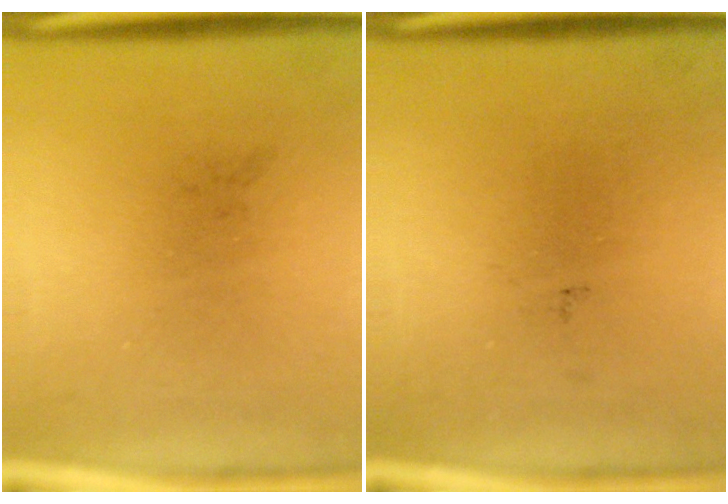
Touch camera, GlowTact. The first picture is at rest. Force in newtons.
{"total": 0.0}